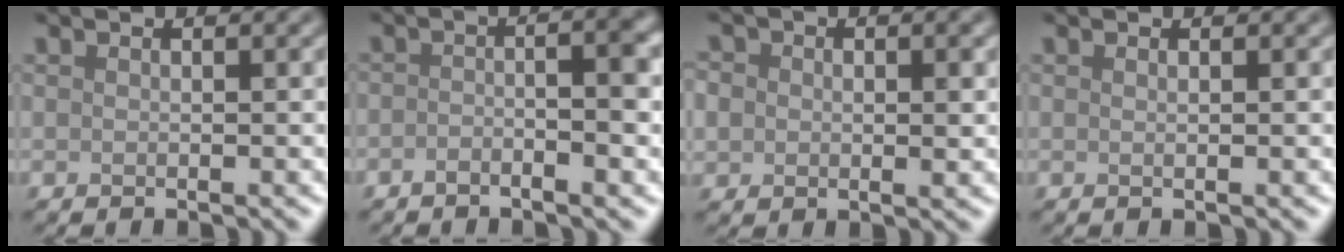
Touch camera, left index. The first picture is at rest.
{"total": 3.9, "force": [-1.4, 1.0, 3.5], "torque": [-0.054, 0.006, -0.028]}
{"total": 3.8, "force": [0.4, 3.0, 2.3], "torque": [-0.027, 0.003, -0.002]}
{"total": 0.7, "force": [0.2, 0.3, 0.6], "torque": [-0.004, 0.000, -0.002]}